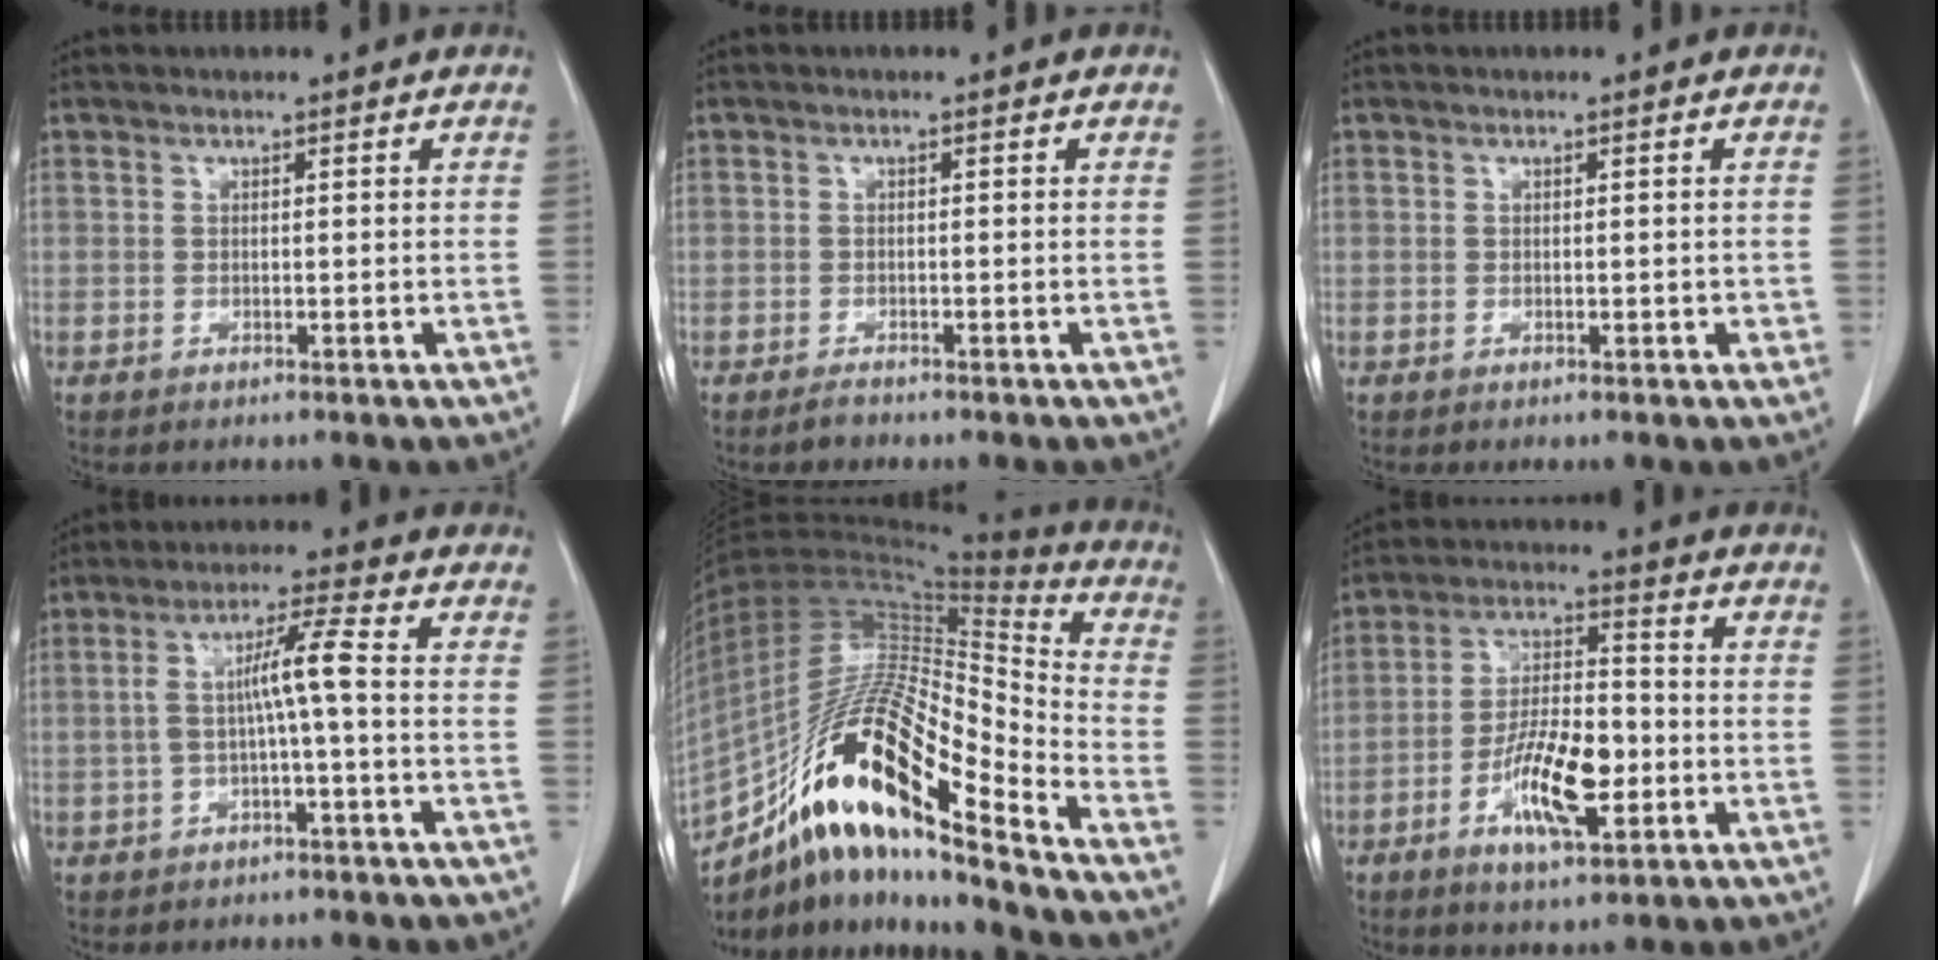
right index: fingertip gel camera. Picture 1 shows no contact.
{"total": 1.1, "force": [-1.0, 0.4, 0.3], "torque": [-0.007, -0.001, -0.017]}
{"total": 0.9, "force": [-0.1, 0.5, 0.8], "torque": [-0.012, 0.003, 0.001]}
{"total": 6.0, "force": [-0.5, -0.2, 6.0], "torque": [-0.111, 0.024, -0.007]}
{"total": 23.5, "force": [-14.6, 4.0, 17.9], "torque": [-0.339, -0.009, -0.259]}
{"total": 10.5, "force": [-3.1, 4.0, 9.2], "torque": [-0.169, 0.003, -0.051]}